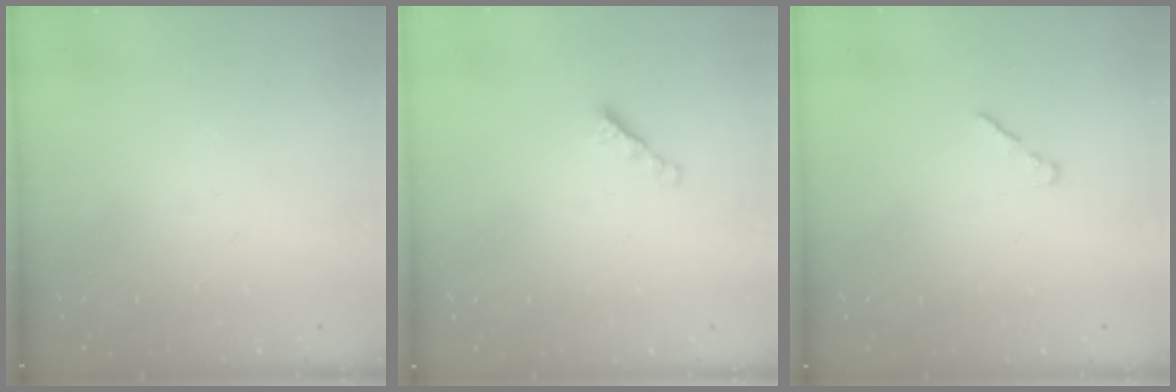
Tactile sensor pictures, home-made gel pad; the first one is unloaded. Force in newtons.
{"total": 2.8, "press": 2.7, "slide": 0.7}
{"total": 1.0, "press": 0.9, "slide": 0.5}